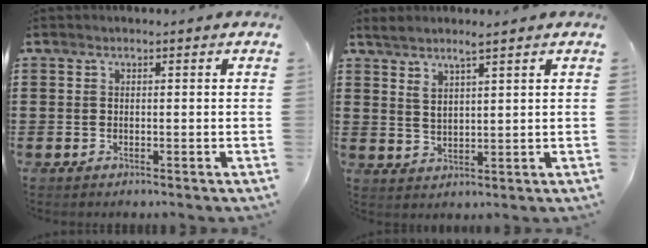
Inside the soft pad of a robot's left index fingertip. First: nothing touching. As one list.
[{"total": 2.8, "force": [2.1, 0.2, 1.8], "torque": [-0.039, 0.004, 0.038]}]